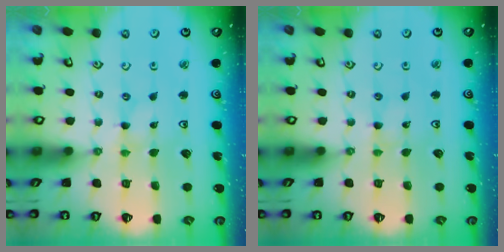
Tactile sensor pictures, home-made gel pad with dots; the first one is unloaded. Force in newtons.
{"total": 1.0, "press": 1.0, "slide": 0.2}